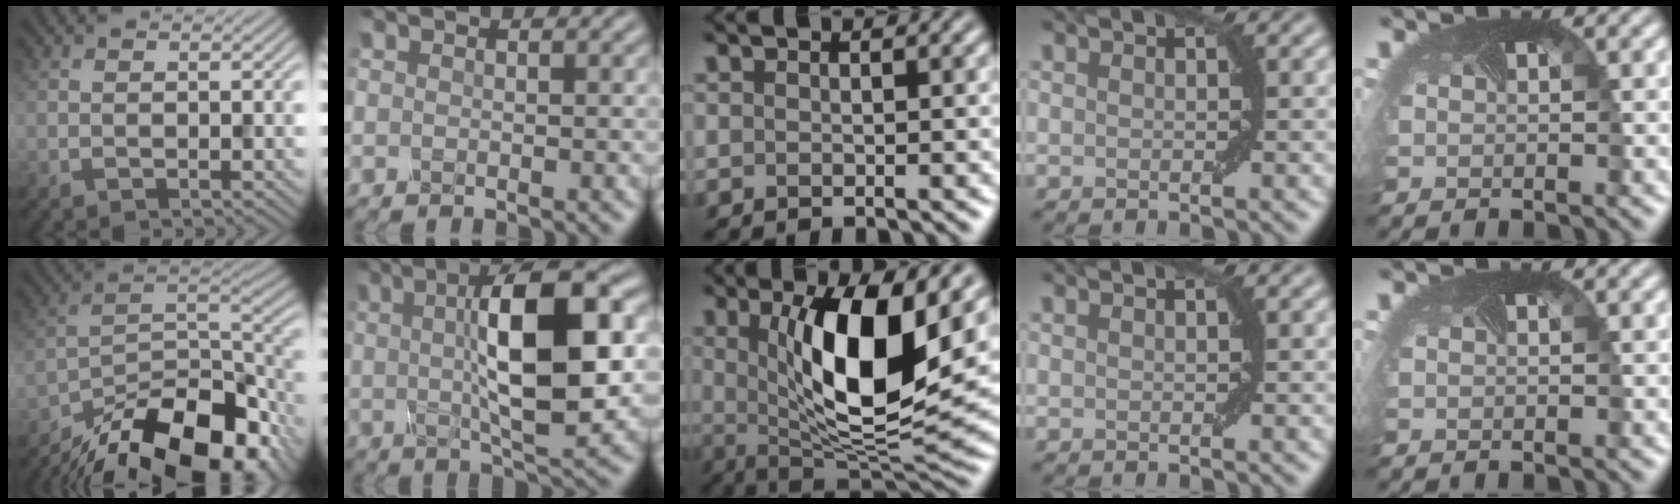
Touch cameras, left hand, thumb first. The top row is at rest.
{"thumb": {"total": 18.4, "force": [-13.9, 6.8, 10.0], "torque": [-0.200, -0.029, -0.216]}, "index": {"total": 11.5, "force": [1.3, 3.5, 10.9], "torque": [-0.167, 0.009, 0.019]}, "middle": {"total": 11.3, "force": [2.2, 3.5, 10.5], "torque": [-0.162, -0.013, 0.043]}}